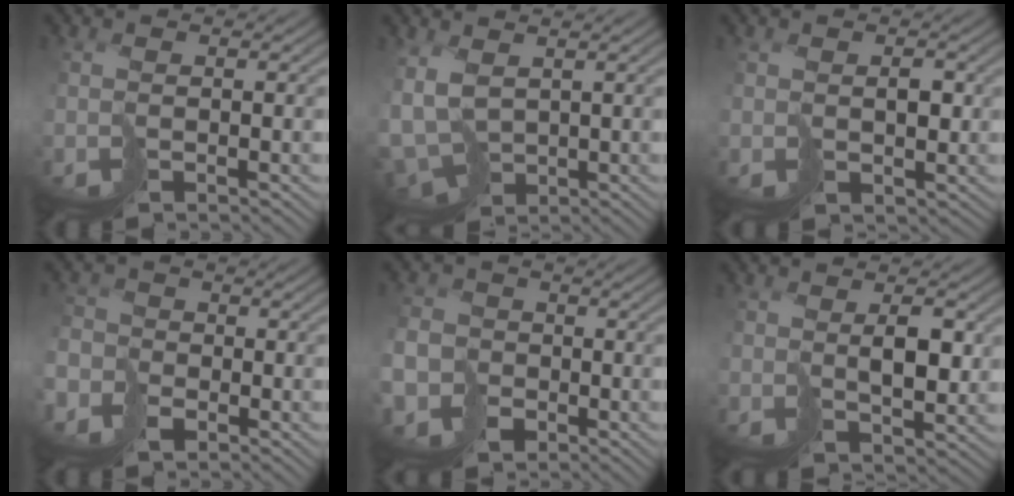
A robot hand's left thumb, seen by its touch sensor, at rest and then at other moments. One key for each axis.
{"total": 6.5, "fx": -0.6, "fy": 4.4, "fz": 4.8, "tx": -0.130, "ty": -0.027, "tz": -0.002}
{"total": 2.4, "fx": 1.0, "fy": 1.7, "fz": 1.3, "tx": -0.017, "ty": 0.000, "tz": 0.029}
{"total": 5.3, "fx": -3.1, "fy": 4.1, "fz": 1.3, "tx": -0.037, "ty": -0.014, "tz": -0.077}
{"total": 8.4, "fx": -4.0, "fy": 6.9, "fz": 2.8, "tx": -0.078, "ty": -0.041, "tz": -0.090}
{"total": 3.5, "fx": 1.9, "fy": 1.5, "fz": 2.6, "tx": -0.049, "ty": -0.002, "tz": 0.046}